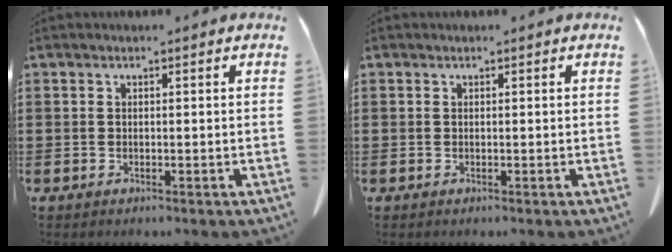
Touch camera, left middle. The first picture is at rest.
{"total": 0.0}